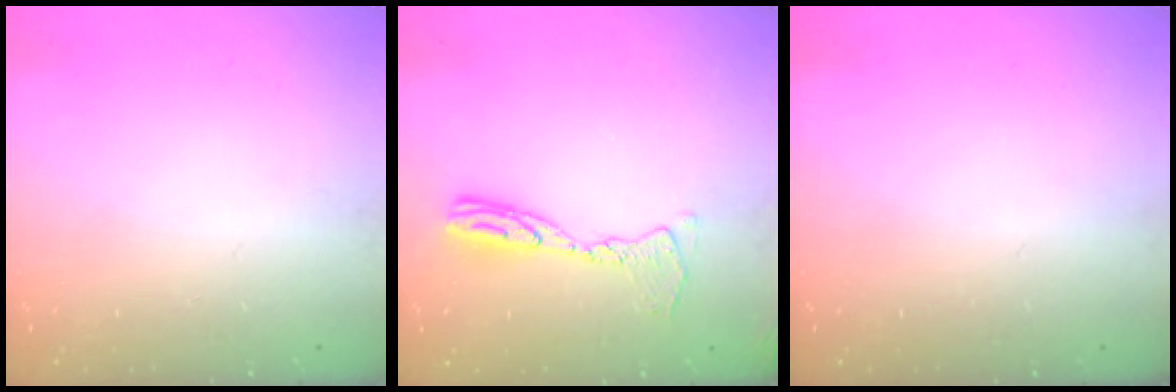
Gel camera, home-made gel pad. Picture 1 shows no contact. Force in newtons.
{"total": 10.3, "press": 10.3, "slide": 1.0}
{"total": 0.0}